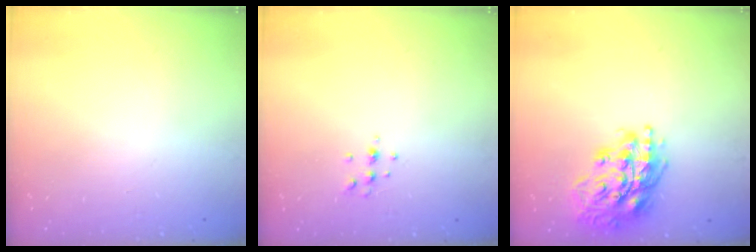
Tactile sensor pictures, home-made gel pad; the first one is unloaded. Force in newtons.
{"total": 3.8, "press": 3.6, "slide": 1.1}
{"total": 18.0, "press": 17.9, "slide": 2.1}